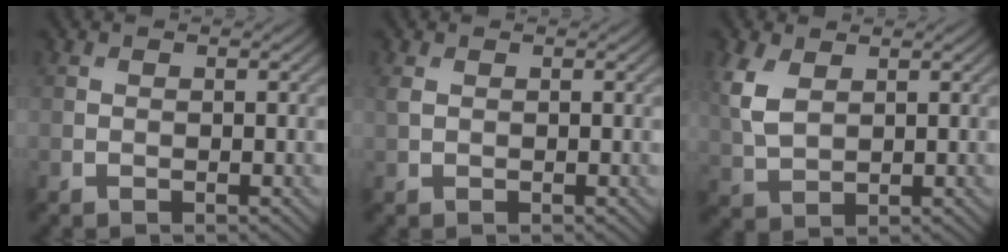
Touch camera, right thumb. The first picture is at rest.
{"total": 1.1, "force": [0.4, 0.7, 0.8], "torque": [-0.027, 0.002, 0.010]}
{"total": 5.3, "force": [2.0, 3.1, 3.8], "torque": [-0.106, 0.004, 0.041]}